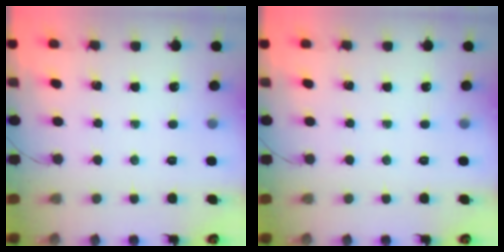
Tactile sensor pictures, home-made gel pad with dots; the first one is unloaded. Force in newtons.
{"total": 0.0}